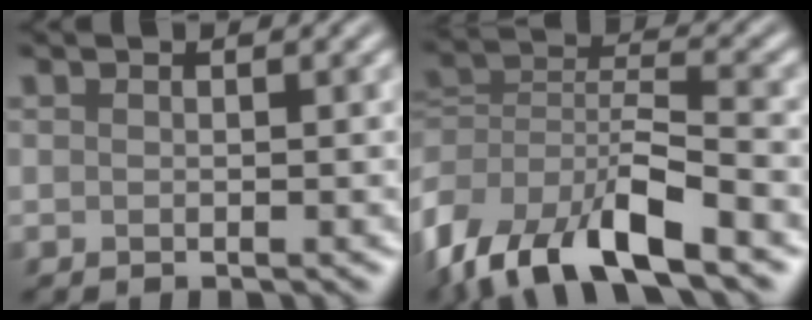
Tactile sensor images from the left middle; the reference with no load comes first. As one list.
[{"total": 11.3, "force": [-6.6, 4.7, 7.9], "torque": [-0.154, -0.002, -0.133]}]